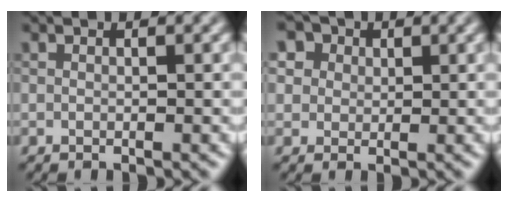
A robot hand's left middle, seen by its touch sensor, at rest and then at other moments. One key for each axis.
{"total": 7.2, "fx": 3.8, "fy": 5.3, "fz": 3.1, "tx": -0.065, "ty": 0.021, "tz": 0.046}